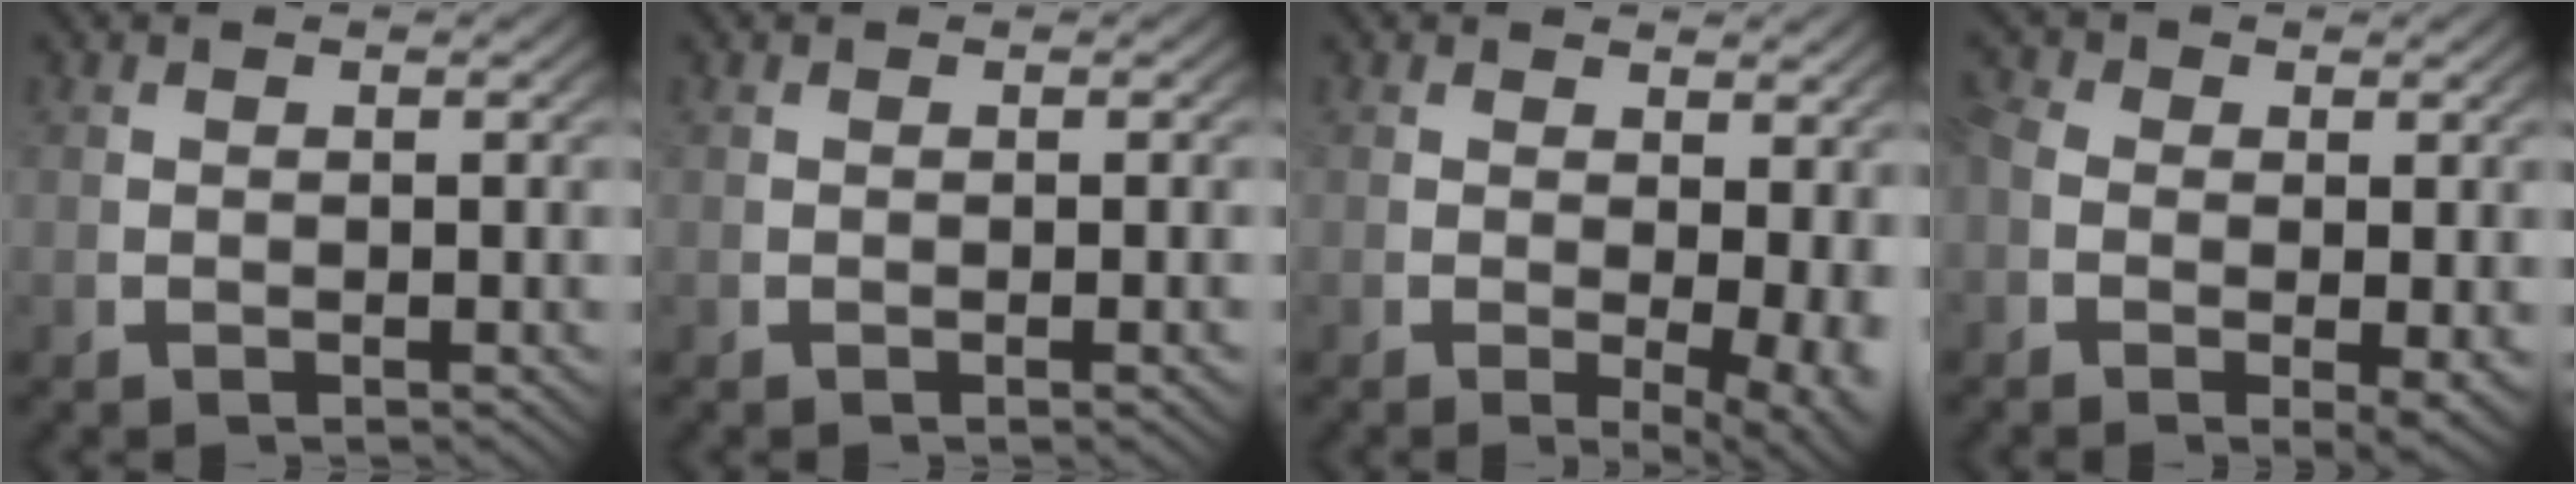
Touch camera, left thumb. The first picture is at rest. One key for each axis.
{"total": 0.7, "fx": -0.1, "fy": 0.0, "fz": 0.7, "tx": -0.012, "ty": 0.002, "tz": 0.000}
{"total": 4.3, "fx": 0.0, "fy": 2.2, "fz": 3.7, "tx": -0.050, "ty": -0.023, "tz": 0.005}
{"total": 3.6, "fx": -0.2, "fy": 2.4, "fz": 2.7, "tx": -0.047, "ty": -0.016, "tz": -0.003}